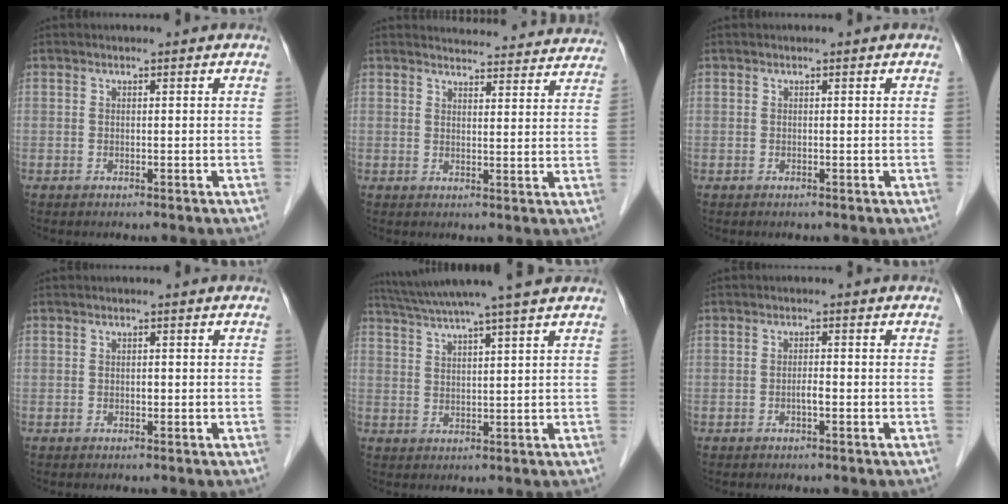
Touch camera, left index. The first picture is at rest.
{"total": 17.5, "force": [17.0, 3.0, 2.8], "torque": [-0.015, -0.028, 0.184]}
{"total": 0.0}
{"total": 0.5, "force": [-0.3, 0.2, 0.3], "torque": [-0.005, -0.002, -0.006]}
{"total": 10.9, "force": [9.3, -1.6, 5.5], "torque": [-0.096, 0.019, 0.136]}
{"total": 1.3, "force": [-0.8, 0.1, 1.1], "torque": [-0.020, -0.002, -0.014]}